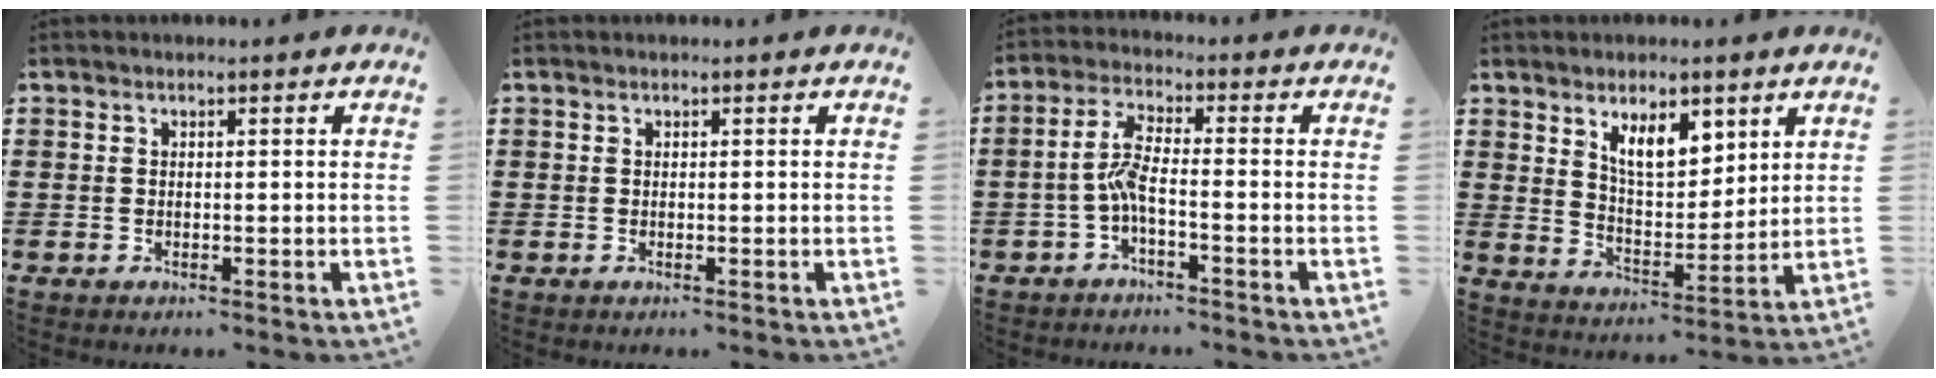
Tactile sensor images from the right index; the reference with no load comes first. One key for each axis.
{"total": 0.0}
{"total": 4.9, "fx": -1.8, "fy": 1.0, "fz": 4.4, "tx": -0.102, "ty": -0.002, "tz": -0.041}
{"total": 7.8, "fx": 4.8, "fy": 3.5, "fz": 5.1, "tx": -0.091, "ty": -0.009, "tz": 0.082}